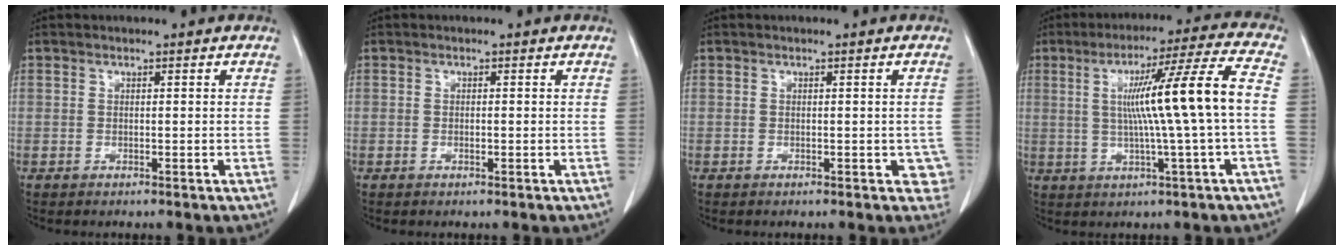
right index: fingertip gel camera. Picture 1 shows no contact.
{"total": 0.6, "force": [-0.2, 0.1, 0.5], "torque": [-0.012, 0.000, -0.004]}
{"total": 2.5, "force": [-0.8, 1.5, 1.8], "torque": [0.001, 0.004, -0.010]}
{"total": 13.4, "force": [0.3, -1.9, 13.3], "torque": [-0.211, 0.012, 0.008]}